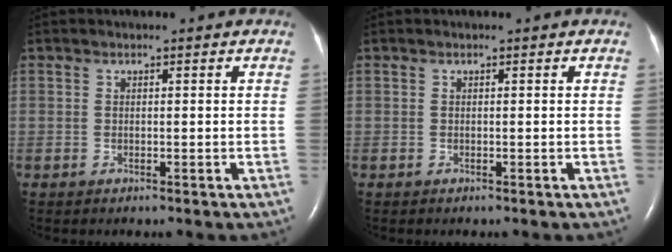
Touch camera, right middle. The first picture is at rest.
{"total": 0.0}